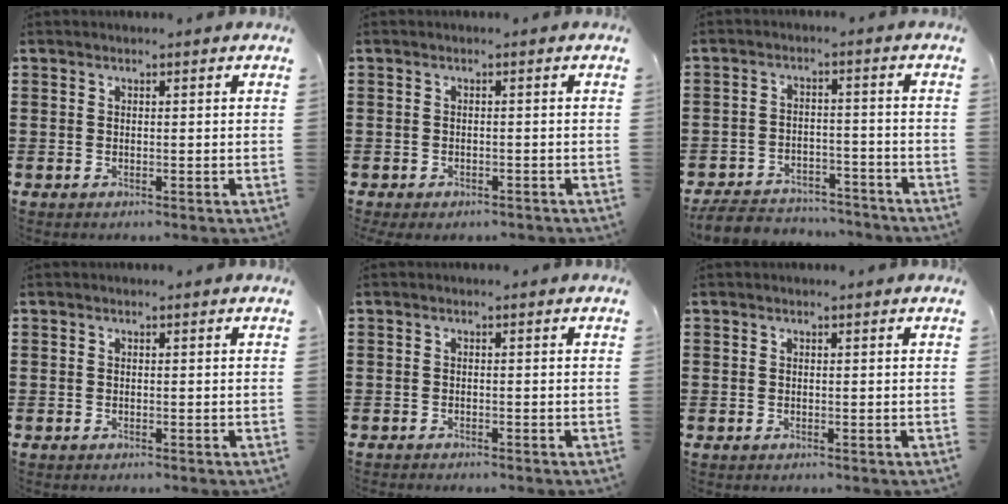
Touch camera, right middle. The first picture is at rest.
{"total": 0.9, "force": [-0.9, 0.2, 0.2], "torque": [-0.008, -0.003, -0.018]}
{"total": 5.2, "force": [-5.1, 1.0, 0.6], "torque": [-0.022, 0.007, -0.105]}
{"total": 0.0}
{"total": 0.7, "force": [-0.7, -0.1, 0.0], "torque": [-0.003, -0.003, -0.013]}
{"total": 0.0}